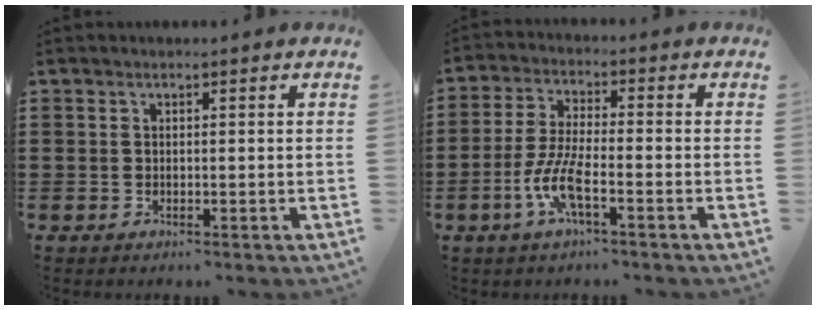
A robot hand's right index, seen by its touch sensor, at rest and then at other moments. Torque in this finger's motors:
{"motor_torque": [2.14, 0.00, 1.05, 0.14]}